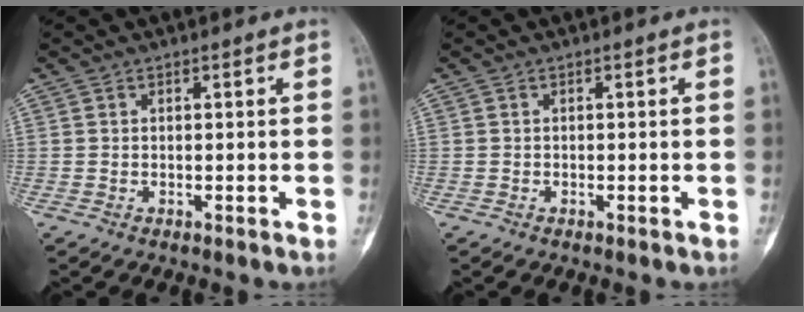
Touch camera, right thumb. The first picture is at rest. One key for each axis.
{"total": 0.0}